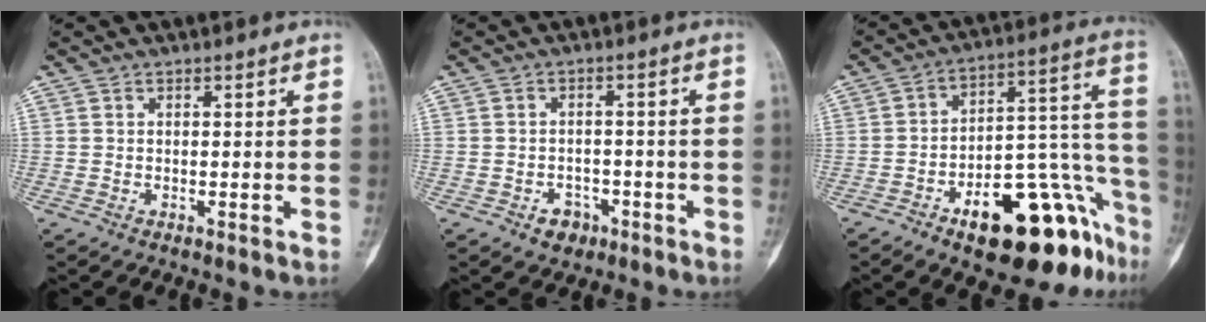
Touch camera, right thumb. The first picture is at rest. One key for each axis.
{"total": 3.7, "fx": -2.0, "fy": 2.8, "fz": 1.3, "tx": -0.001, "ty": 0.017, "tz": -0.026}
{"total": 23.4, "fx": -13.1, "fy": 9.5, "fz": 16.9, "tx": -0.136, "ty": 0.113, "tz": -0.186}